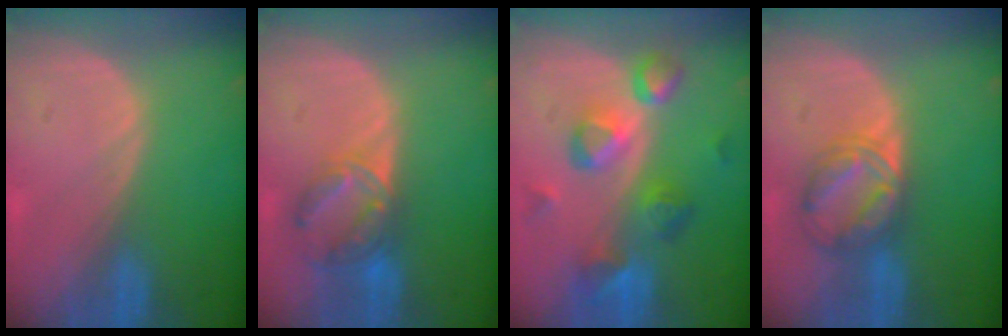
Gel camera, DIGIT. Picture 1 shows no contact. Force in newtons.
{"total": 7.3, "press": 6.2, "slide": 3.7}
{"total": 9.4, "press": 8.2, "slide": 4.6}
{"total": 6.3, "press": 6.3, "slide": 0.3}